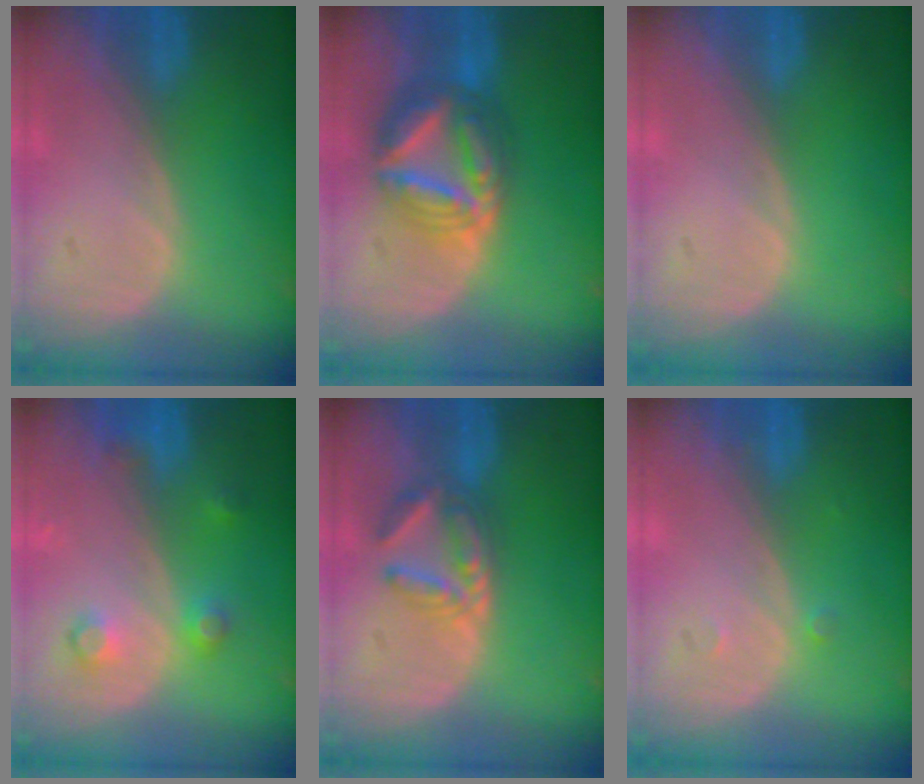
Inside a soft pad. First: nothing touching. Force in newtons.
{"total": 9.1, "press": 9.1, "slide": 0.9}
{"total": 0.0}
{"total": 4.0, "press": 3.6, "slide": 1.8}
{"total": 5.7, "press": 5.1, "slide": 2.6}
{"total": 0.7, "press": 0.7, "slide": 0.1}